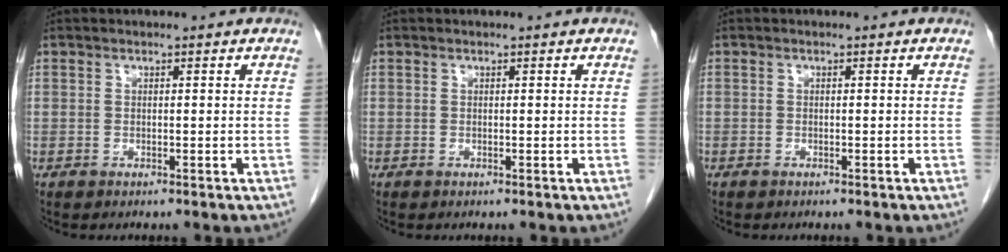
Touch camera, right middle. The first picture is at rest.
{"total": 0.0}
{"total": 0.0}